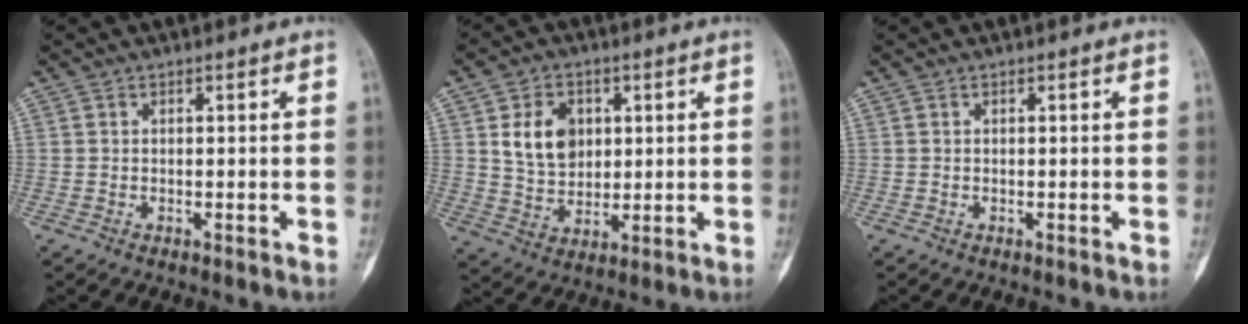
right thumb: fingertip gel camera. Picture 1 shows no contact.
{"total": 9.6, "force": [2.6, 7.2, 5.8], "torque": [-0.070, -0.014, 0.054]}
{"total": 0.0}